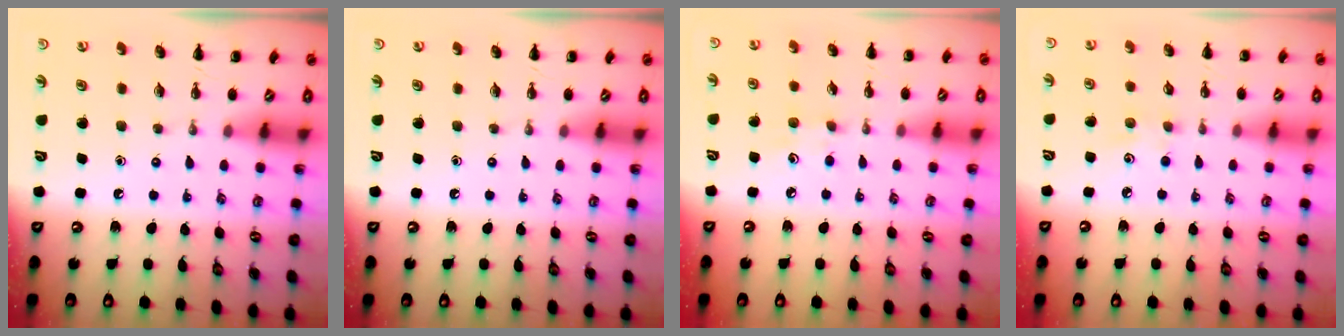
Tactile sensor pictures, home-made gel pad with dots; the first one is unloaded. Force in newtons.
{"total": 0.0}
{"total": 5.4, "press": 5.2, "slide": 1.3}
{"total": 3.9, "press": 3.8, "slide": 0.8}